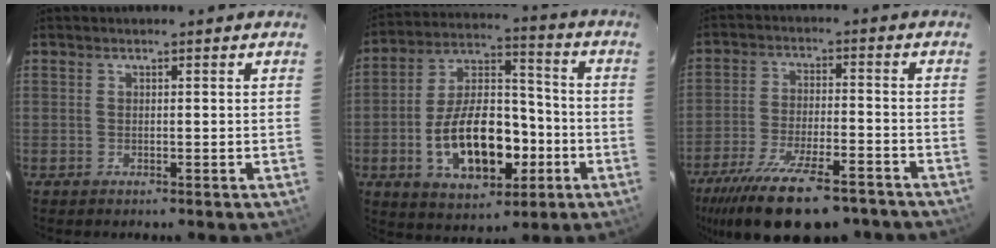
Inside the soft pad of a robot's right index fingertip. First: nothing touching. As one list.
[{"total": 17.9, "force": [-5.2, 9.7, 14.1], "torque": [-0.270, 0.020, -0.072]}, {"total": 20.5, "force": [-15.7, 6.2, 11.6], "torque": [-0.230, -0.042, -0.239]}]